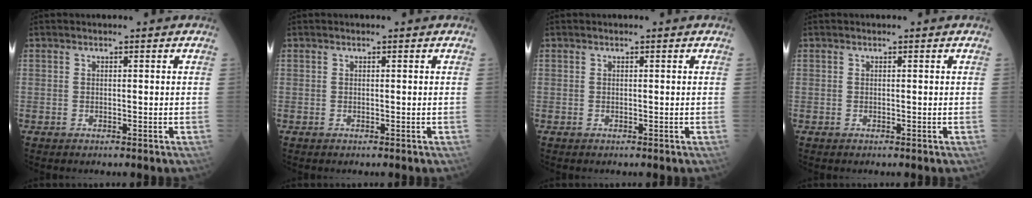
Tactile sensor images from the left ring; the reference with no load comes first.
{"total": 0.0}
{"total": 0.0}
{"total": 0.0}